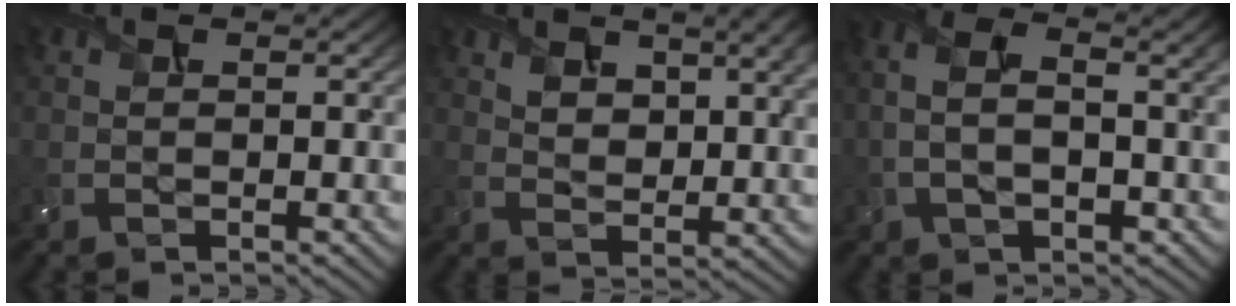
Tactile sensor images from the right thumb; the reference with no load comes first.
{"total": 7.8, "force": [4.2, 3.8, 5.3], "torque": [-0.100, -0.008, 0.086]}
{"total": 6.4, "force": [-0.3, 3.2, 5.6], "torque": [-0.127, 0.002, -0.010]}